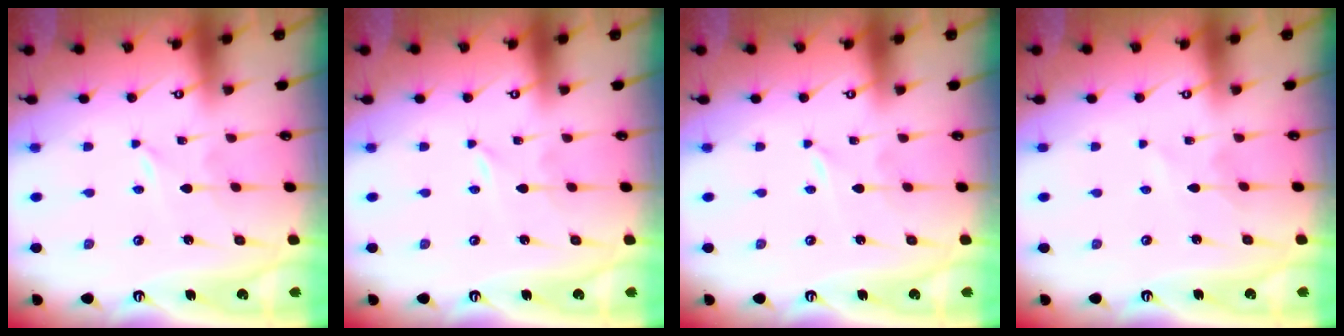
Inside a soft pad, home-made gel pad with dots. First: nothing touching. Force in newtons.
{"total": 0.0}
{"total": 0.0}
{"total": 1.4, "press": 1.4, "slide": 0.1}